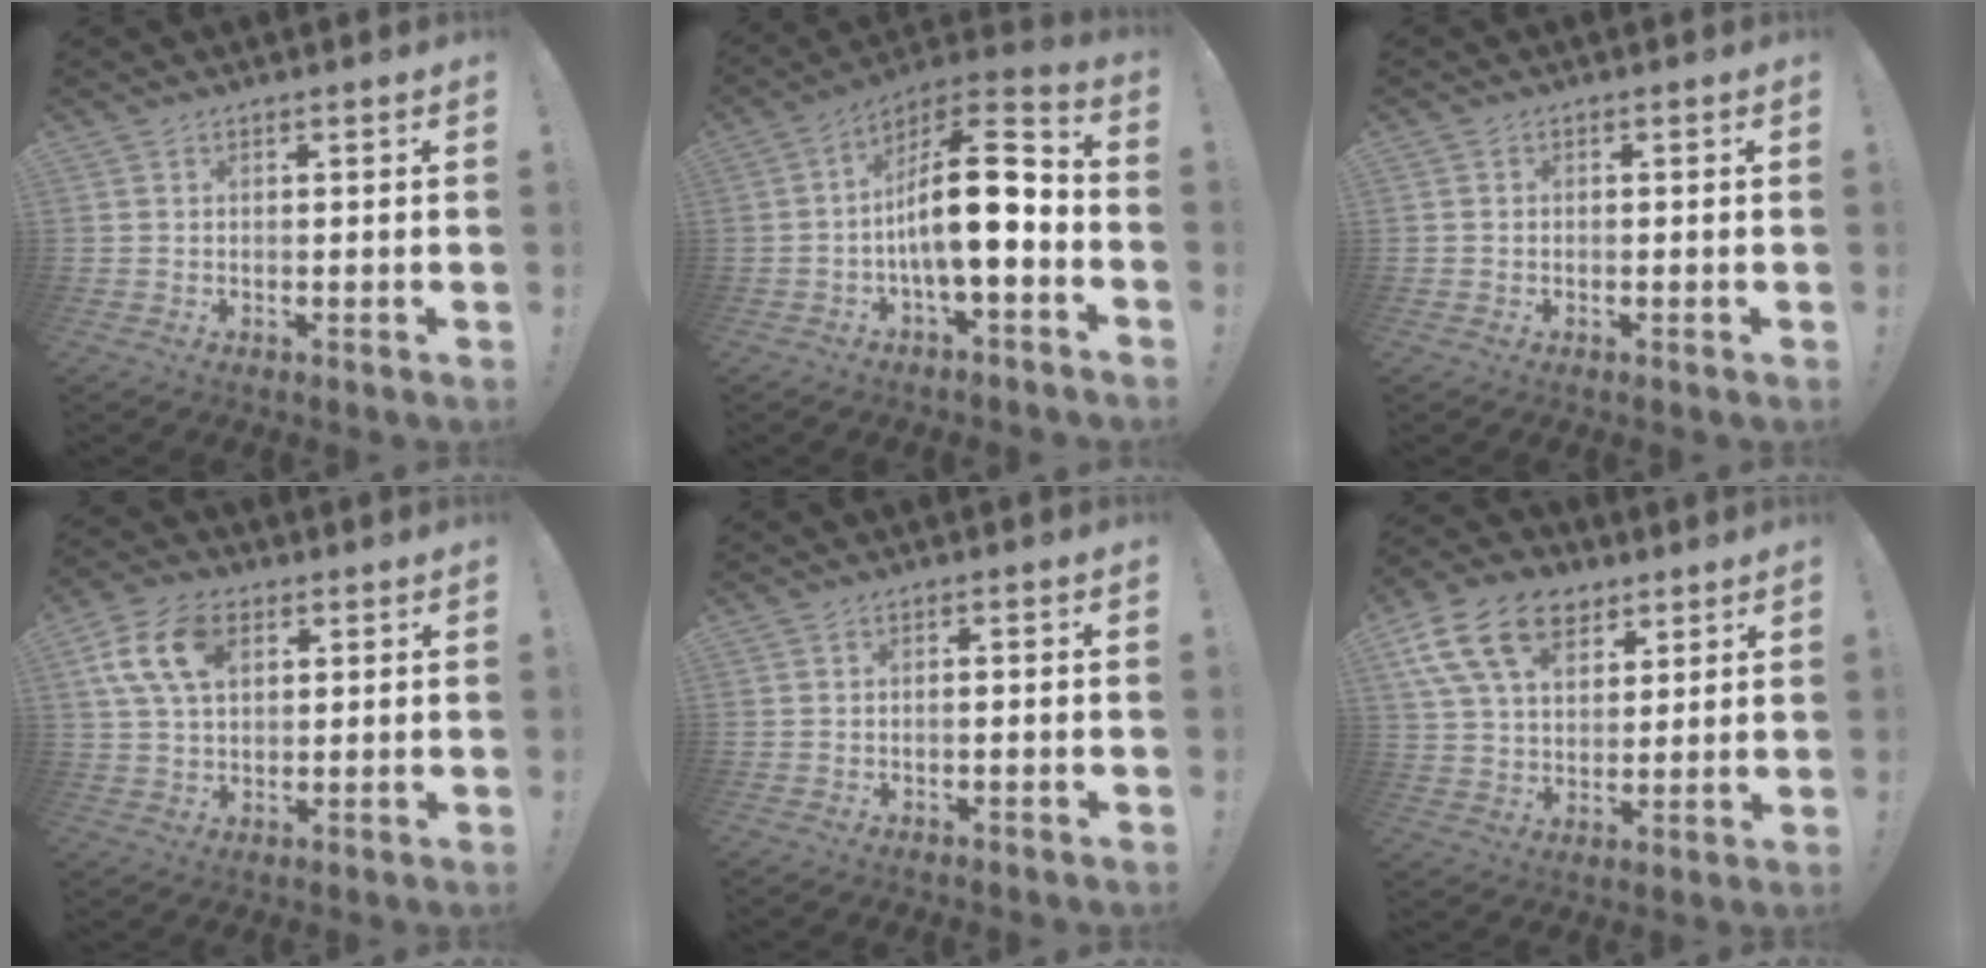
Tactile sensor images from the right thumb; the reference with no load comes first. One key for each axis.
{"total": 17.6, "fx": -2.3, "fy": 6.3, "fz": 16.2, "tx": -0.265, "ty": 0.018, "tz": -0.035}
{"total": 0.9, "fx": -0.7, "fy": 0.4, "fz": 0.2, "tx": -0.010, "ty": 0.005, "tz": -0.012}
{"total": 13.2, "fx": 4.4, "fy": 8.4, "fz": 9.2, "tx": -0.173, "ty": 0.004, "tz": 0.086}
{"total": 1.2, "fx": -0.9, "fy": -0.2, "fz": 0.8, "tx": -0.021, "ty": 0.002, "tz": -0.014}
{"total": 17.9, "fx": 9.1, "fy": 11.7, "fz": 10.0, "tx": -0.165, "ty": -0.036, "tz": 0.169}